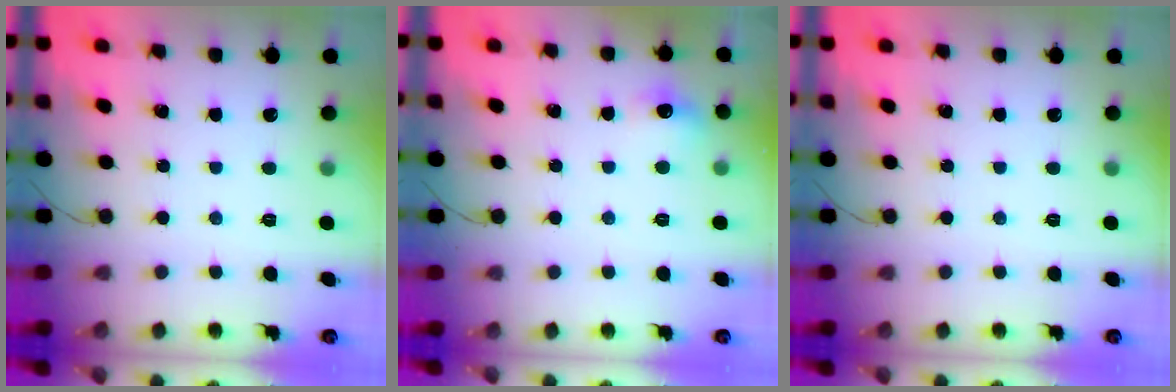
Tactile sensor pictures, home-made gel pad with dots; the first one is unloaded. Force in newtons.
{"total": 7.1, "press": 7.0, "slide": 1.6}
{"total": 0.0}